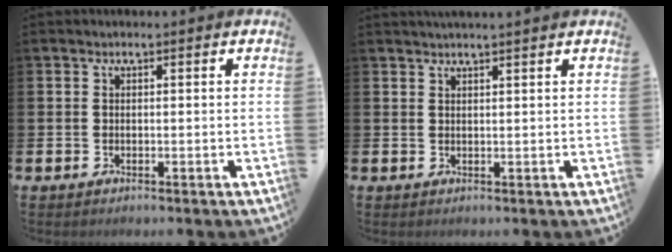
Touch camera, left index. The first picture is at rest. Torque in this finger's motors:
{"motor_torque": [0.55, -0.88, 0.06, 0.03]}